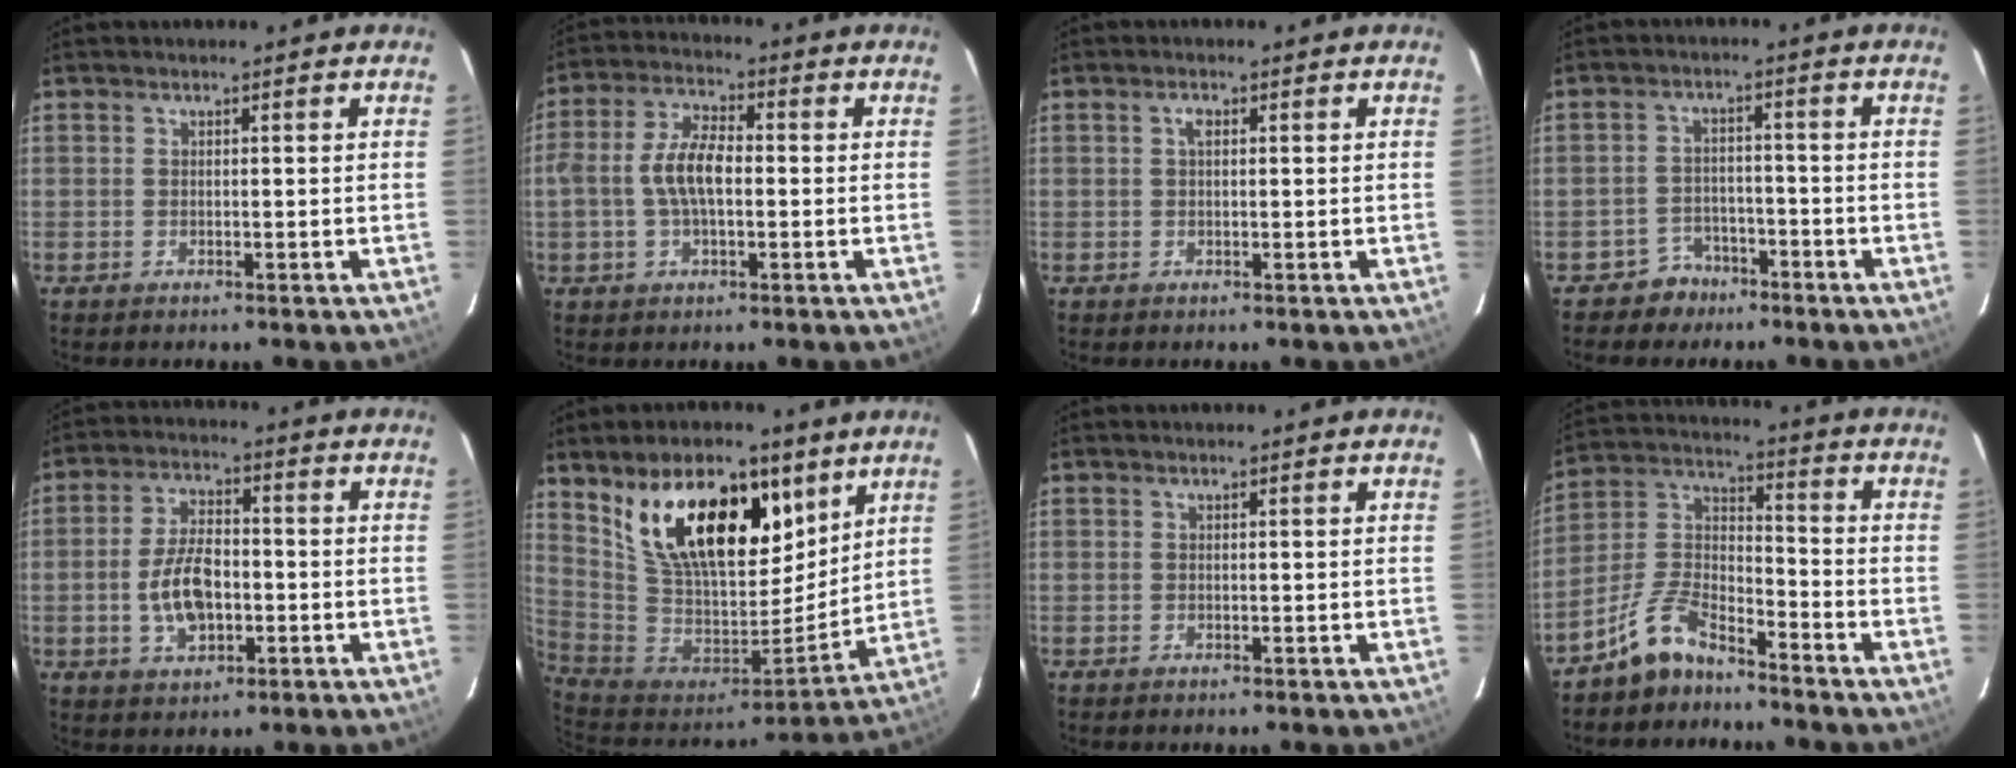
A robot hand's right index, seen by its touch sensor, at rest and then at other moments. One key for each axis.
{"total": 8.1, "fx": -0.7, "fy": 3.9, "fz": 7.1, "tx": -0.143, "ty": 0.015, "tz": -0.013}
{"total": 1.3, "fx": 0.3, "fy": 0.7, "fz": 1.1, "tx": -0.020, "ty": 0.005, "tz": 0.004}
{"total": 4.9, "fx": -3.6, "fy": 3.3, "fz": 0.2, "tx": -0.012, "ty": 0.021, "tz": -0.059}
{"total": 9.5, "fx": -1.9, "fy": 5.3, "fz": 7.7, "tx": -0.150, "ty": 0.009, "tz": -0.026}
{"total": 23.3, "fx": 12.0, "fy": 12.0, "fz": 15.9, "tx": -0.303, "ty": 0.029, "tz": 0.226}
{"total": 0.0}
{"total": 9.5, "fx": -7.4, "fy": 3.8, "fz": 4.6, "tx": -0.111, "ty": 0.034, "tz": -0.149}